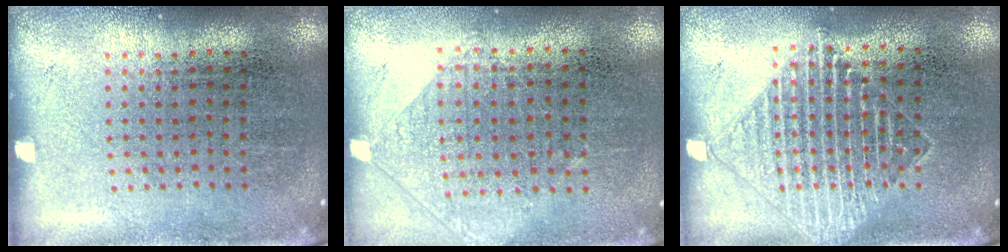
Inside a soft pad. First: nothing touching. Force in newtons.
{"total": 1.0, "press": 0.9, "slide": 0.4}
{"total": 1.6, "press": 1.4, "slide": 0.8}